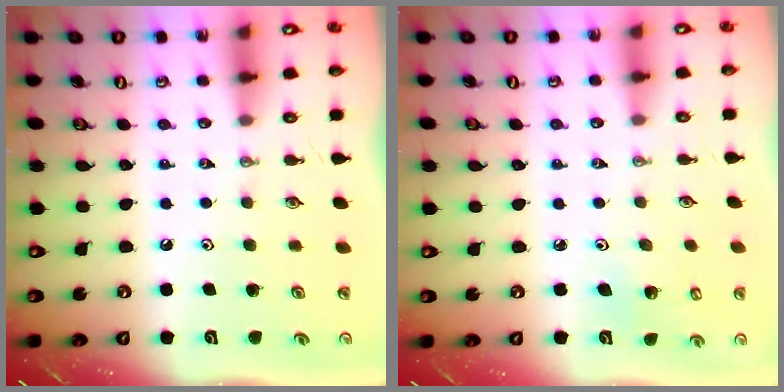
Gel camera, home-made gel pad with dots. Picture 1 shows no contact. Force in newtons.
{"total": 3.4, "press": 3.2, "slide": 1.1}